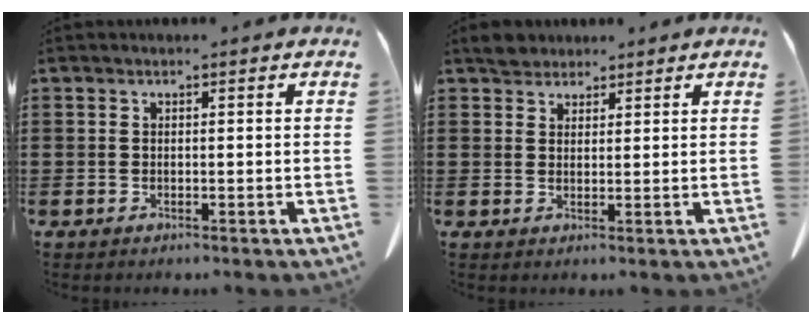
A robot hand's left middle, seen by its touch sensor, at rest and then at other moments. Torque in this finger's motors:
{"motor_torque": [0.00, 0.00, 0.00, 0.01]}